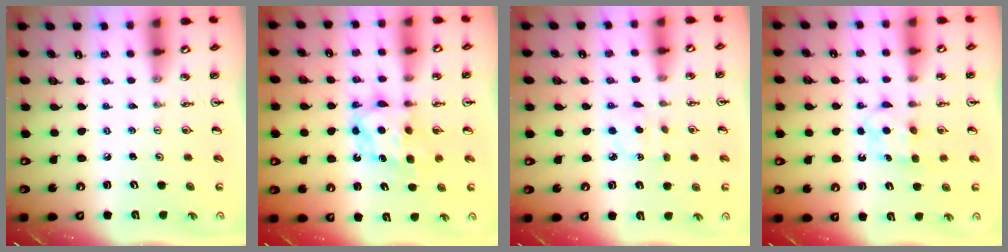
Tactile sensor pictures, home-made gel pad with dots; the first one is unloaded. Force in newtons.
{"total": 6.9, "press": 6.9, "slide": 0.4}
{"total": 3.2, "press": 3.1, "slide": 0.5}
{"total": 5.5, "press": 5.5, "slide": 0.9}